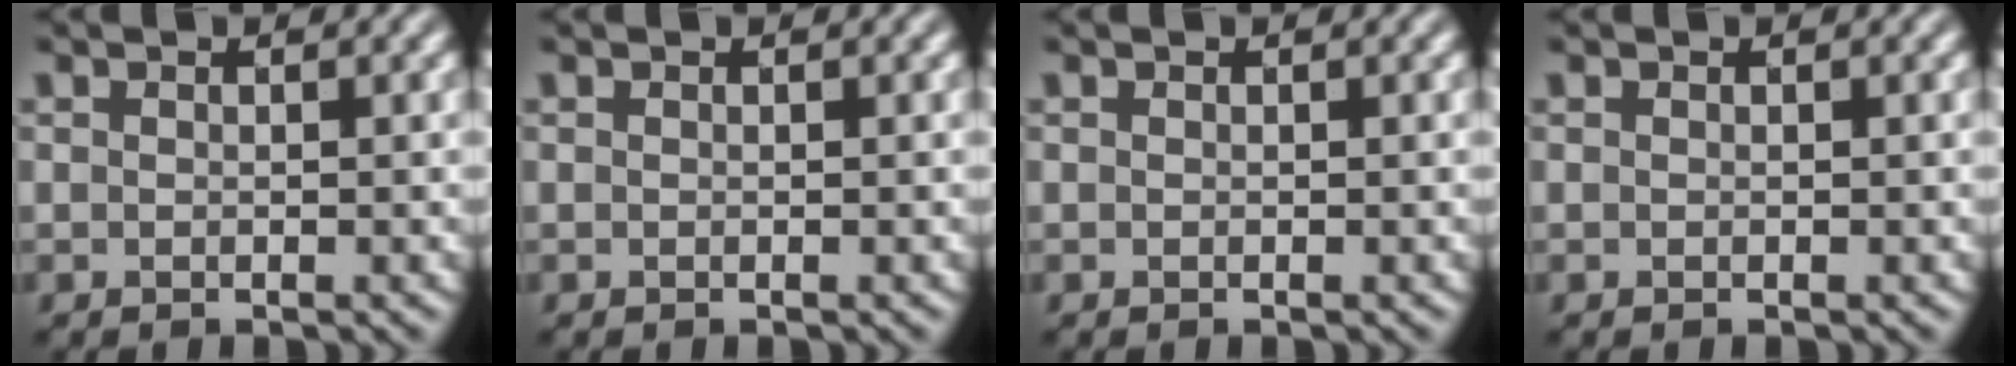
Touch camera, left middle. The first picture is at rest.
{"total": 0.0}
{"total": 0.0}
{"total": 0.0}